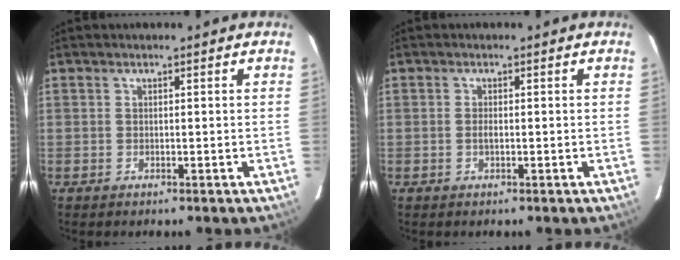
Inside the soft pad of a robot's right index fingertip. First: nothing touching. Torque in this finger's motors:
{"motor_torque": [0.38, -0.09, 0.09, 0.03]}